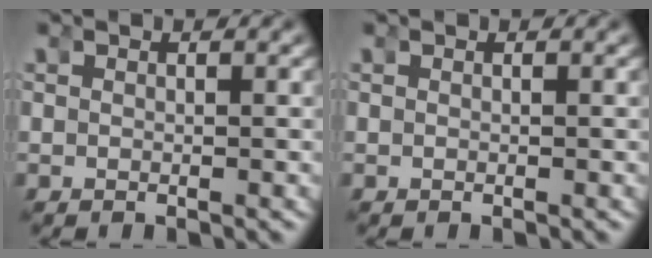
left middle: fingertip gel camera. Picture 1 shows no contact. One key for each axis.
{"total": 0.0}